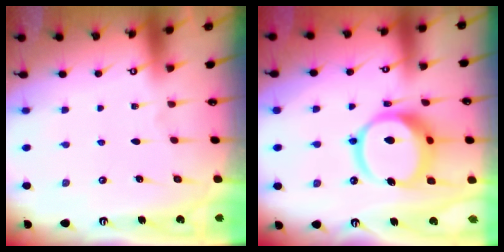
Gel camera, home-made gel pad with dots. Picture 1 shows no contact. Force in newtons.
{"total": 15.7, "press": 15.6, "slide": 1.8}